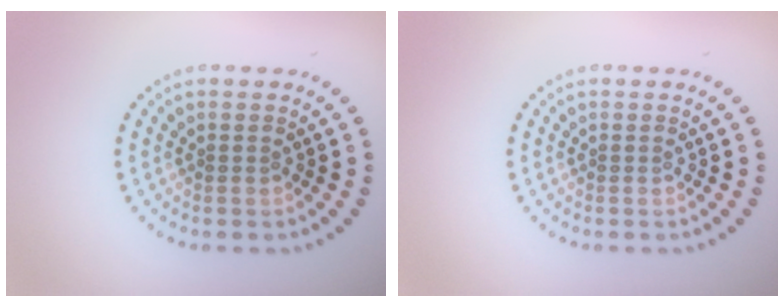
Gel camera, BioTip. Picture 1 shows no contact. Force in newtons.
{"total": 0.0}